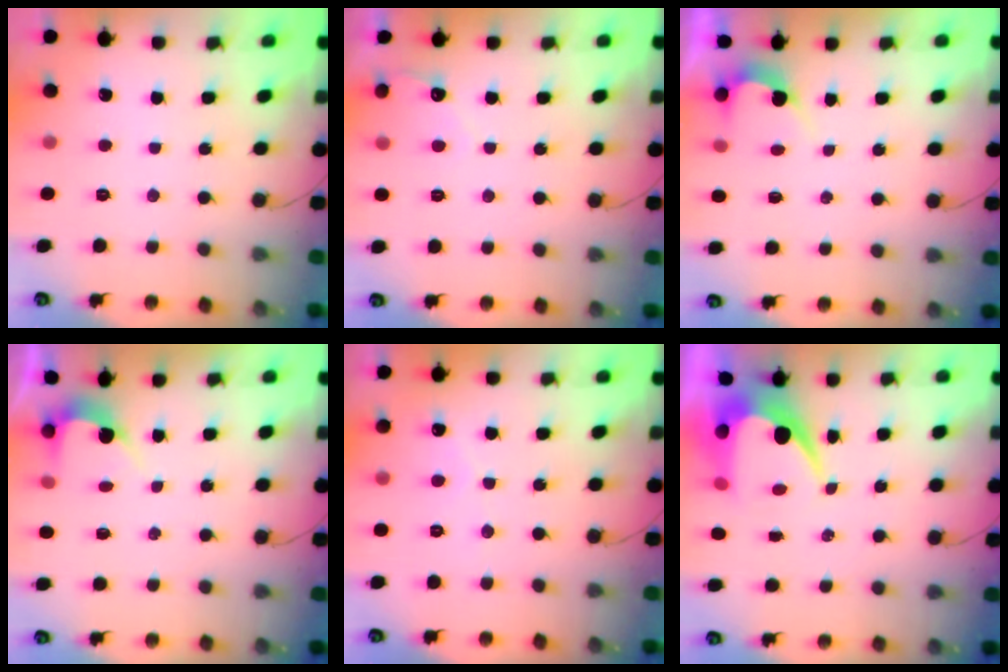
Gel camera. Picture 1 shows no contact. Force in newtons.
{"total": 2.8, "press": 2.8, "slide": 0.1}
{"total": 2.7, "press": 2.7, "slide": 0.2}
{"total": 2.5, "press": 2.5, "slide": 0.2}
{"total": 1.6, "press": 1.6, "slide": 0.1}
{"total": 7.8, "press": 7.7, "slide": 0.7}